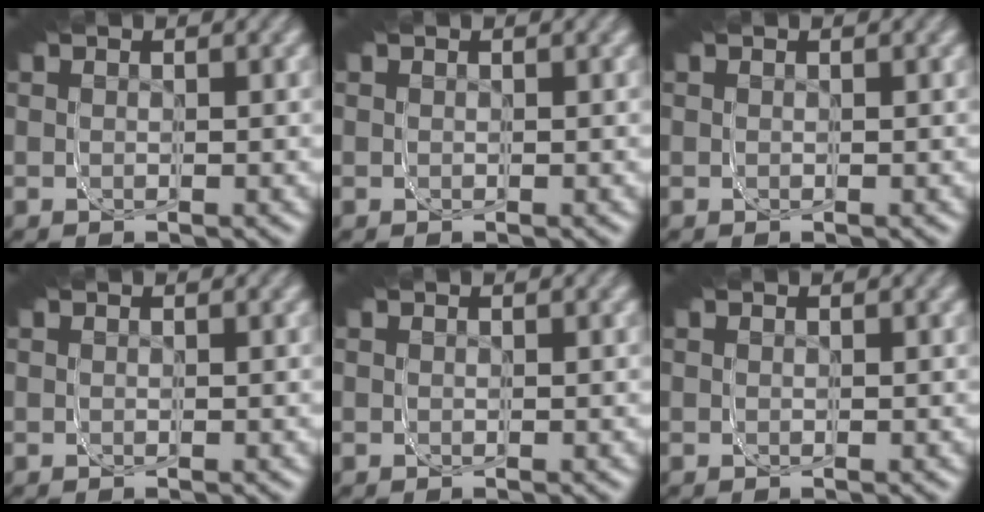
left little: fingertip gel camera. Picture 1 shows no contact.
{"total": 0.0}
{"total": 0.0}
{"total": 0.0}
{"total": 0.0}
{"total": 0.0}